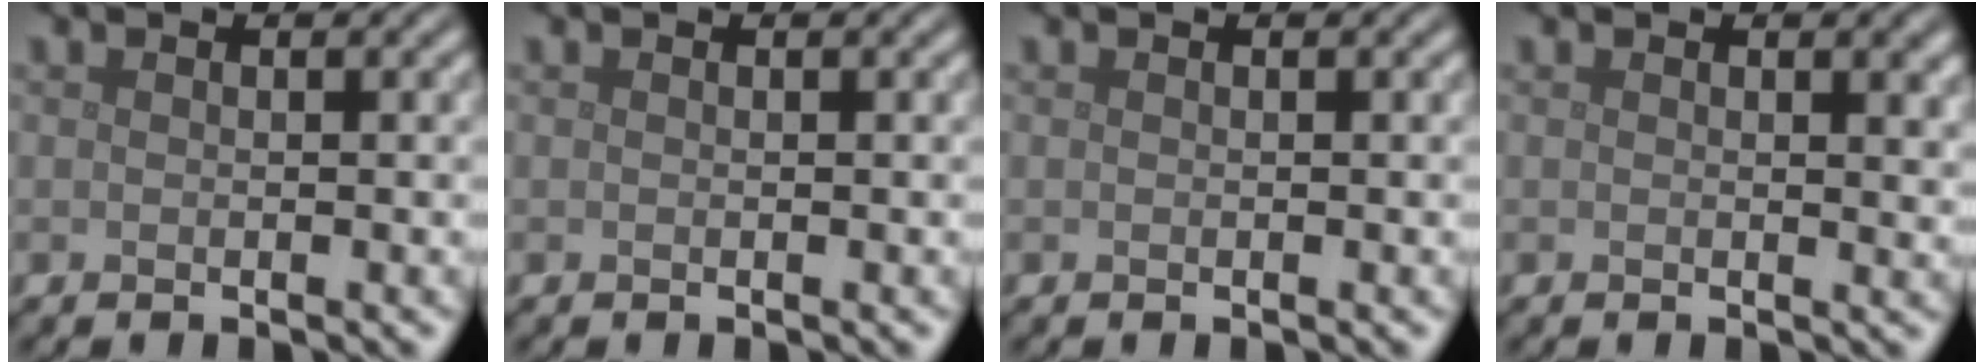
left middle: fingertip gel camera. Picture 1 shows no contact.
{"total": 0.0}
{"total": 0.0}
{"total": 1.6, "force": [0.8, 0.4, 1.3], "torque": [-0.009, -0.001, 0.013]}